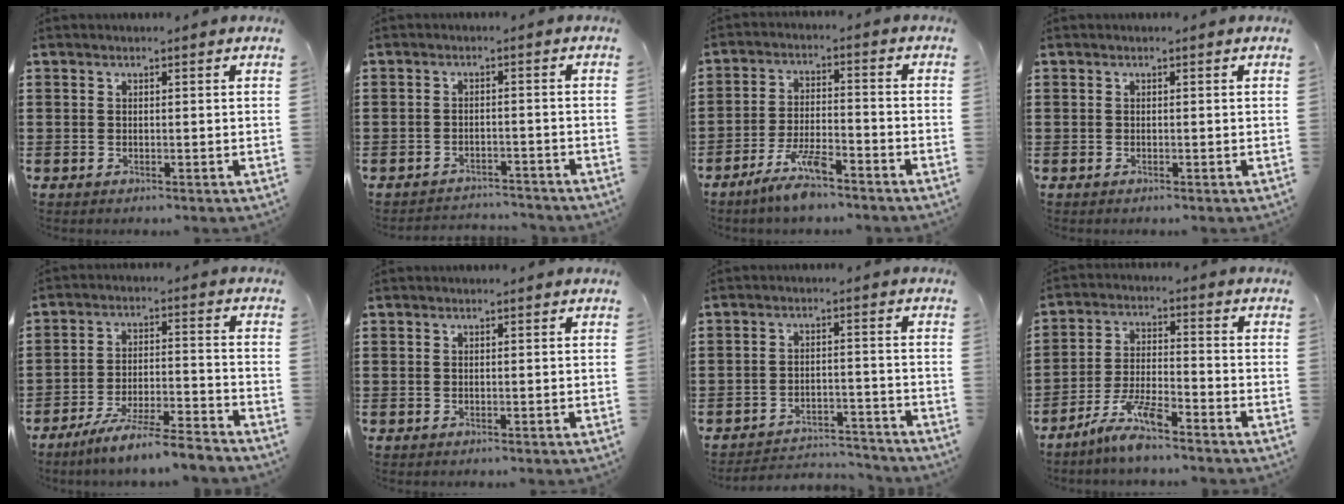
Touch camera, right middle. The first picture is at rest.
{"total": 2.7, "force": [-2.6, 0.3, -0.2], "torque": [-0.004, 0.002, -0.058]}
{"total": 6.9, "force": [-5.3, 1.1, 4.2], "torque": [-0.094, -0.008, -0.100]}
{"total": 0.0}
{"total": 7.2, "force": [-6.6, -0.3, 2.9], "torque": [-0.052, -0.004, -0.124]}
{"total": 0.0}
{"total": 4.0, "force": [-3.9, 0.6, 0.3], "torque": [-0.008, 0.007, -0.084]}
{"total": 7.2, "force": [-5.8, 0.9, 4.3], "torque": [-0.096, -0.007, -0.111]}